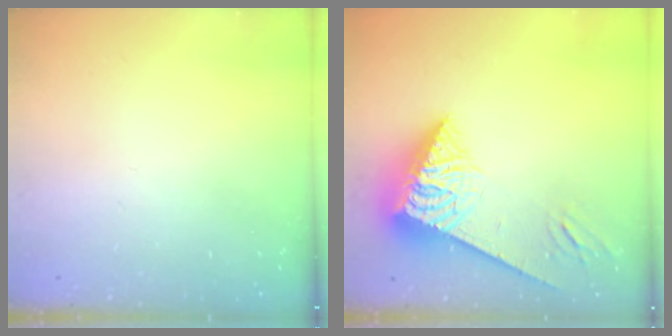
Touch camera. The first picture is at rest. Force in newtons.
{"total": 6.7, "press": 6.6, "slide": 1.5}